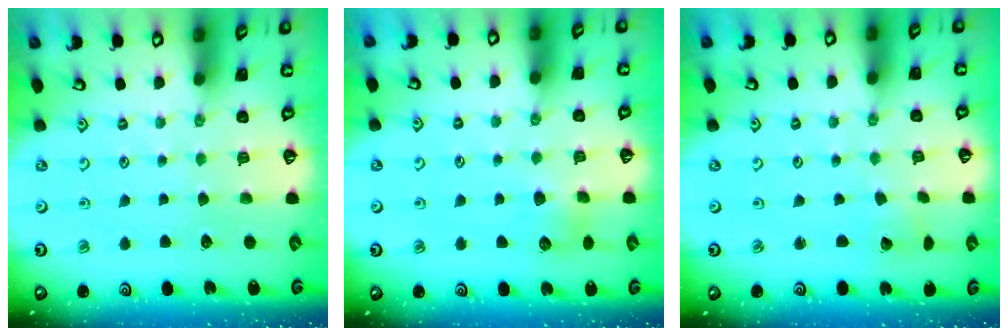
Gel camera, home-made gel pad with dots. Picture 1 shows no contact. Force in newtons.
{"total": 5.2, "press": 5.1, "slide": 0.6}
{"total": 2.2, "press": 2.2, "slide": 0.1}